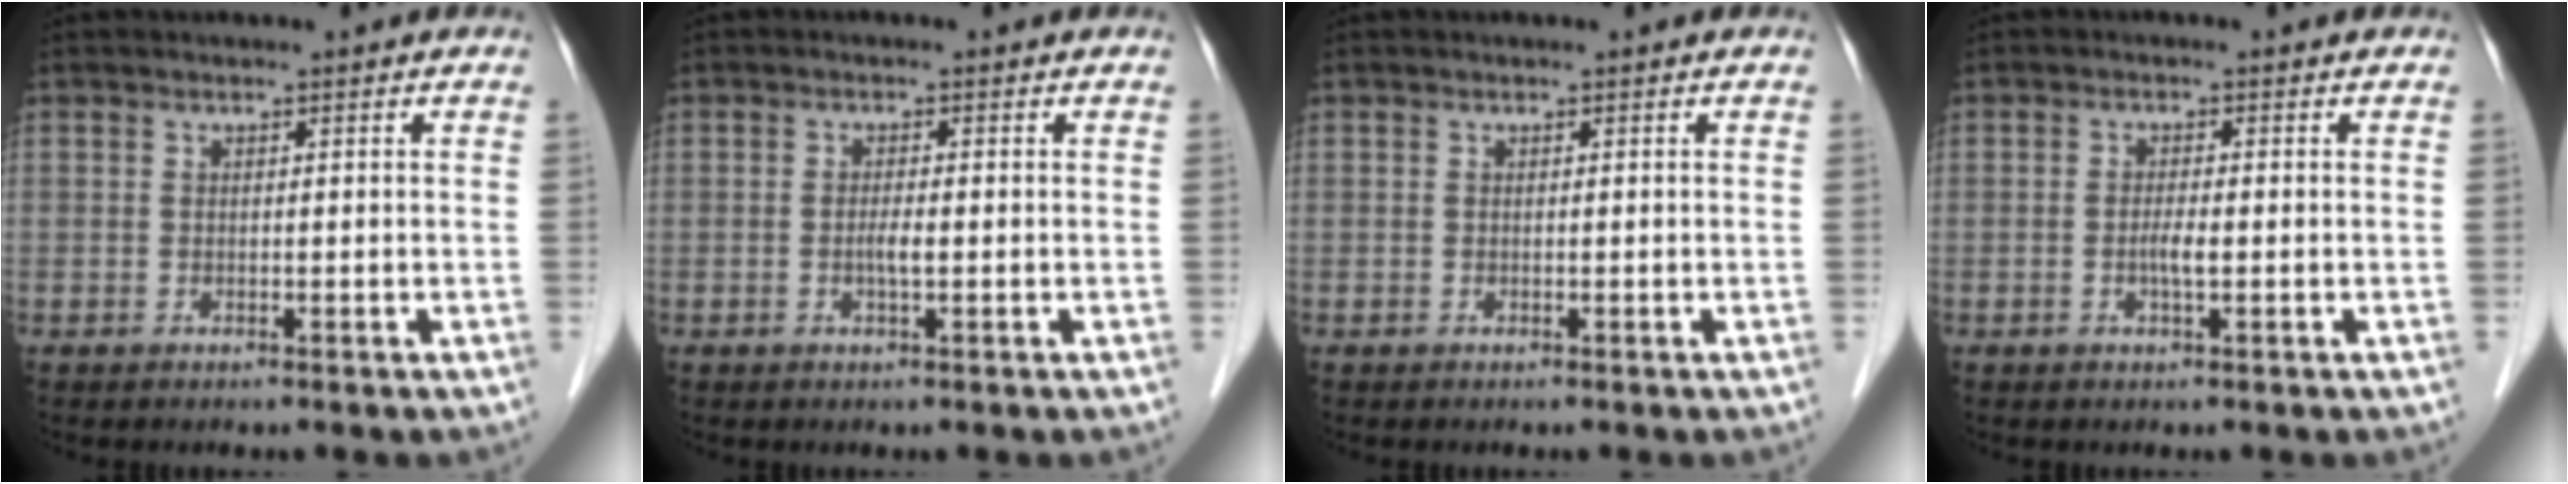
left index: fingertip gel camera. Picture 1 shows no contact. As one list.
[{"total": 1.6, "force": [-0.3, 0.2, 1.5], "torque": [-0.031, 0.000, -0.007]}, {"total": 0.0}, {"total": 1.9, "force": [-0.4, 0.3, 1.8], "torque": [-0.036, 0.000, -0.008]}]